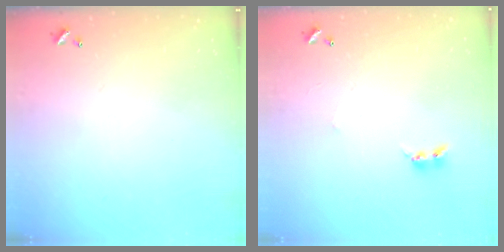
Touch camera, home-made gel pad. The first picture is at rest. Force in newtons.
{"total": 2.5, "press": 2.5, "slide": 0.4}